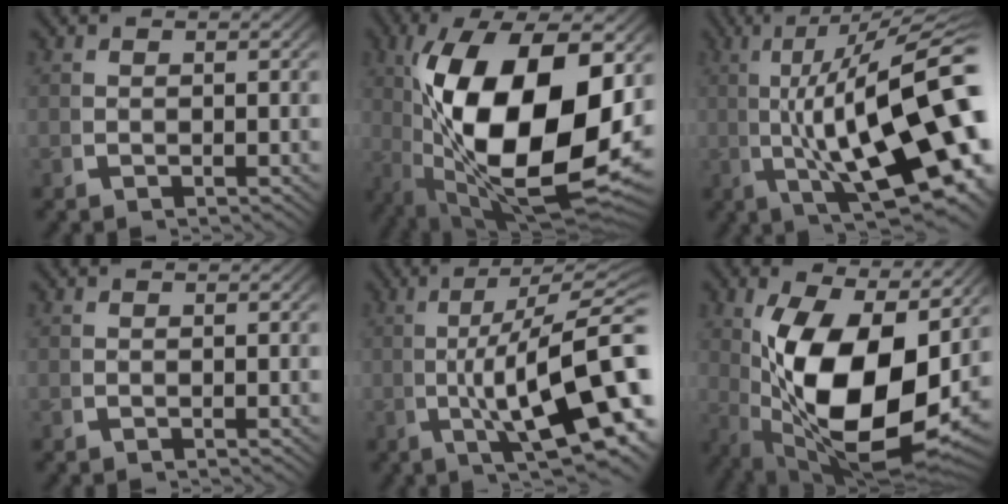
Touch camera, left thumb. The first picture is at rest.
{"total": 24.5, "force": [-1.4, 14.1, 20.0], "torque": [-0.394, -0.076, 0.028]}
{"total": 20.0, "force": [0.1, 9.7, 17.5], "torque": [-0.271, -0.039, 0.021]}
{"total": 0.0}
{"total": 15.0, "force": [-0.8, 6.9, 13.3], "torque": [-0.216, -0.034, 0.004]}
{"total": 20.2, "force": [-1.0, 11.7, 16.5], "torque": [-0.320, -0.068, 0.027]}